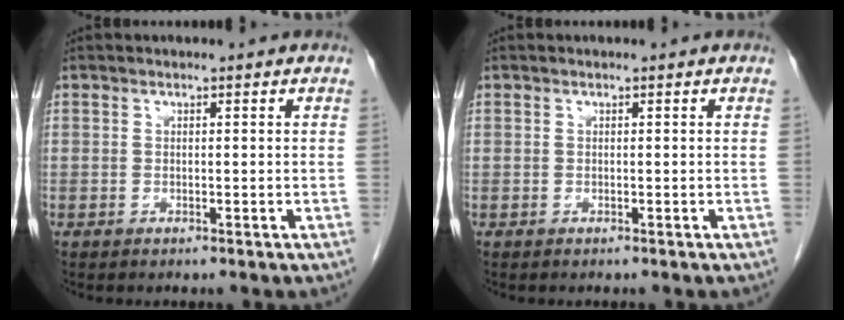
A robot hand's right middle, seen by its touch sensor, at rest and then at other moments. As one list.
[{"total": 0.0}]